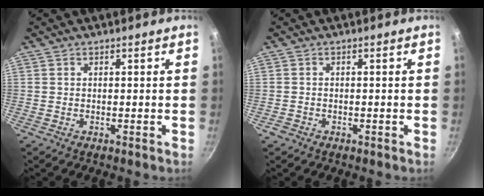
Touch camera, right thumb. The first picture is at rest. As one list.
[{"total": 1.1, "force": [-0.7, 0.8, 0.3], "torque": [-0.011, 0.005, -0.009]}]